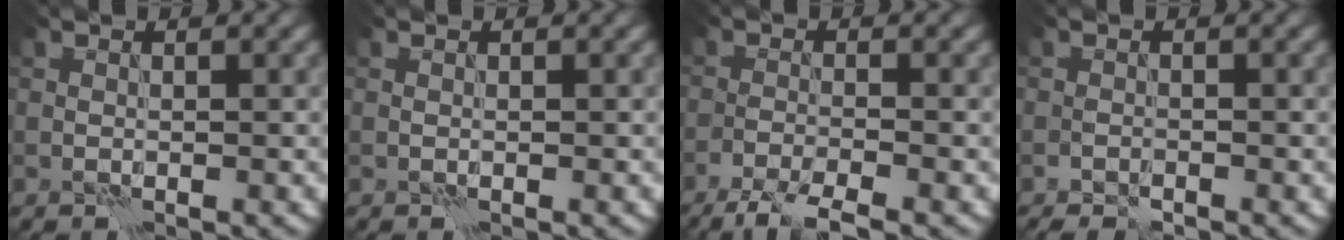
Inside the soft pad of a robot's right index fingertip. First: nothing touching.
{"total": 0.0}
{"total": 4.3, "force": [-3.4, 0.4, 2.6], "torque": [-0.045, -0.010, -0.069]}
{"total": 1.2, "force": [-1.1, 0.4, 0.6], "torque": [-0.014, 0.001, -0.022]}